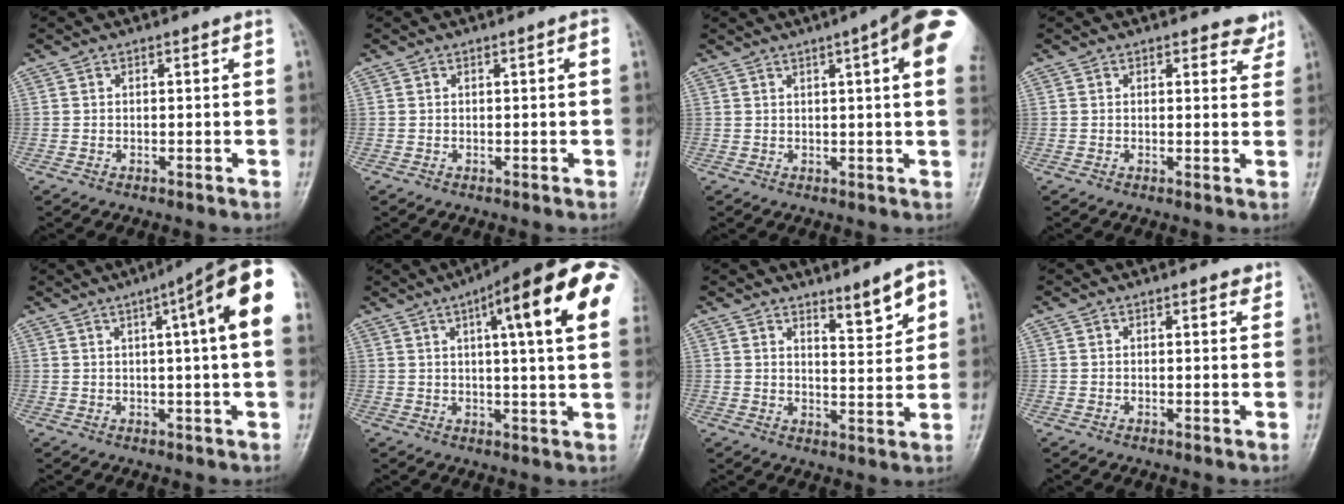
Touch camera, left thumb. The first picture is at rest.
{"total": 1.0, "force": [0.2, 0.1, 1.0], "torque": [-0.019, 0.002, 0.003]}
{"total": 14.7, "force": [5.7, 2.4, 13.4], "torque": [-0.167, 0.002, 0.062]}
{"total": 3.3, "force": [2.7, 1.6, 1.0], "torque": [0.015, -0.017, 0.024]}
{"total": 13.6, "force": [4.2, 1.2, 12.9], "torque": [-0.171, 0.013, 0.046]}
{"total": 20.2, "force": [7.2, 3.9, 18.4], "torque": [-0.243, 0.008, 0.087]}
{"total": 6.5, "force": [4.1, 1.7, 4.8], "torque": [-0.057, -0.035, 0.062]}
{"total": 1.5, "force": [1.1, 0.7, 0.7], "torque": [-0.002, -0.005, 0.011]}